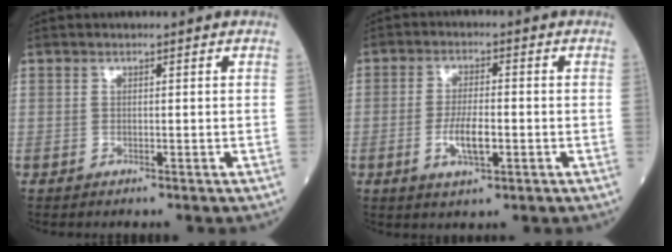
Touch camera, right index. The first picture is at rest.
{"total": 5.6, "force": [-1.5, 1.6, 5.2], "torque": [-0.102, -0.004, -0.026]}